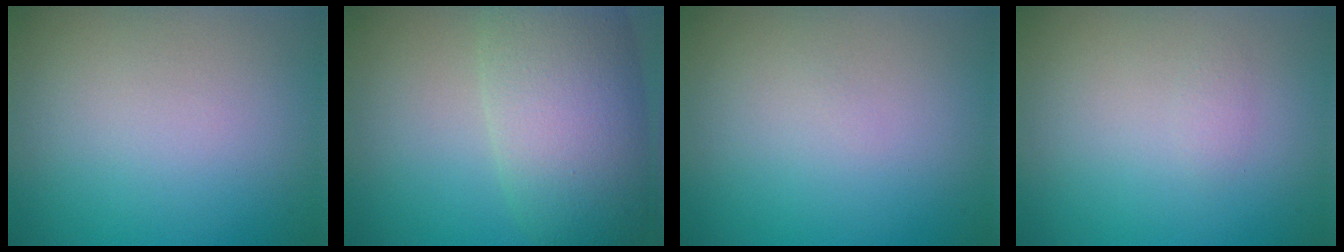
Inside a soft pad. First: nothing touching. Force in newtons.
{"total": 9.7, "press": 9.6, "slide": 0.5}
{"total": 0.0}
{"total": 0.7, "press": 0.7, "slide": 0.0}